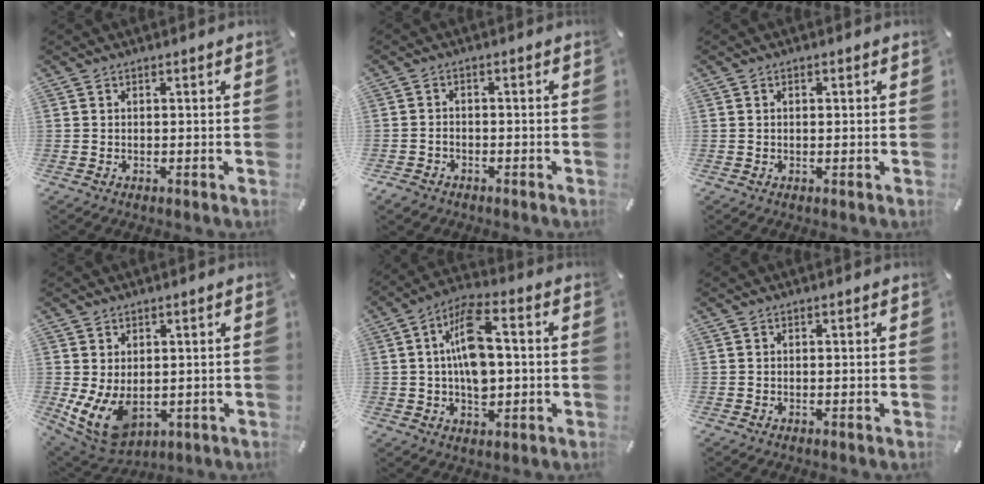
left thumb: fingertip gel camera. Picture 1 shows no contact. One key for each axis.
{"total": 2.3, "fx": -1.6, "fy": 1.5, "fz": 0.7, "tx": -0.019, "ty": 0.007, "tz": -0.035}
{"total": 0.8, "fx": 0.1, "fy": 0.5, "fz": 0.6, "tx": -0.013, "ty": 0.003, "tz": 0.001}
{"total": 9.2, "fx": -0.8, "fy": 6.7, "fz": 6.2, "tx": -0.124, "ty": -0.009, "tz": -0.009}
{"total": 11.8, "fx": 0.4, "fy": 6.9, "fz": 9.5, "tx": -0.177, "ty": 0.011, "tz": 0.009}
{"total": 0.0}